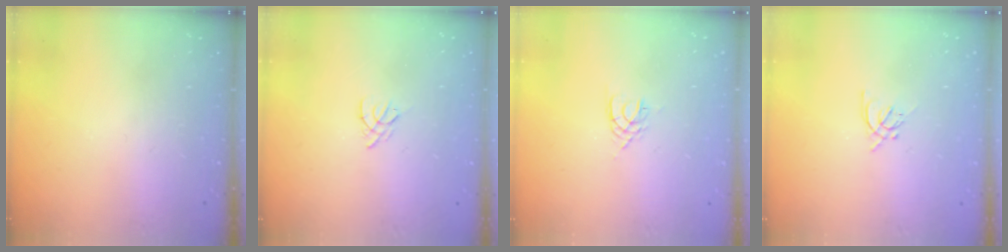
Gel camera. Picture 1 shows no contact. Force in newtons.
{"total": 2.5, "press": 2.4, "slide": 0.6}
{"total": 2.0, "press": 1.9, "slide": 0.3}
{"total": 2.0, "press": 1.9, "slide": 0.5}